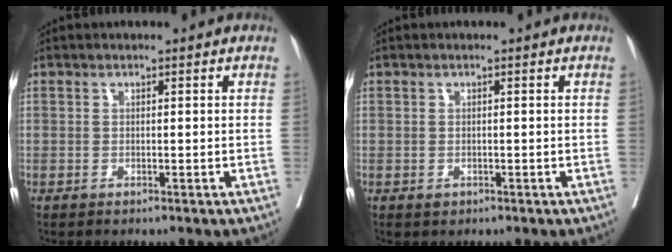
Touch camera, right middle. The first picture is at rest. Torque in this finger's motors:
{"motor_torque": [0.40, -0.33, 0.08, 0.01]}